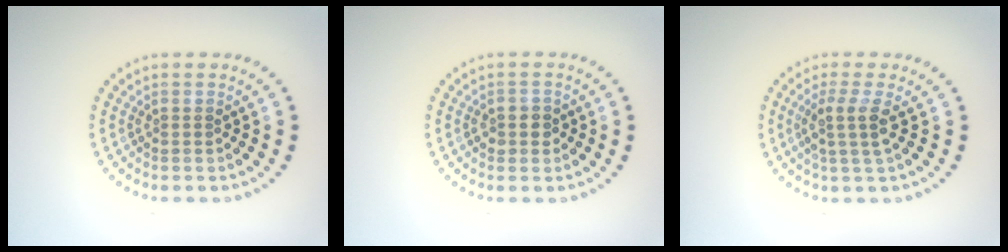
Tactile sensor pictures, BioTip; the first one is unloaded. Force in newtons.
{"total": 1.7, "press": 1.5, "slide": 0.7}
{"total": 2.7, "press": 2.1, "slide": 1.7}